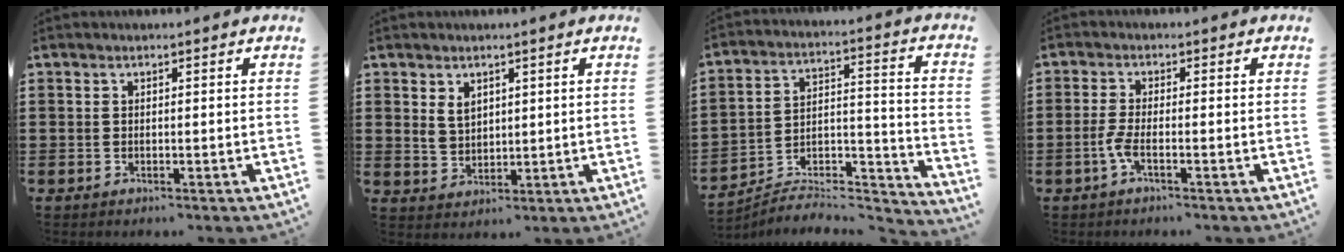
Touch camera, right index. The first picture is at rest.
{"total": 3.2, "force": [1.8, 2.3, 1.4], "torque": [-0.037, 0.010, 0.034]}
{"total": 5.5, "force": [-5.2, 1.5, 0.8], "torque": [-0.010, 0.004, -0.105]}
{"total": 3.0, "force": [-1.4, 0.5, 2.6], "torque": [-0.077, -0.010, -0.035]}